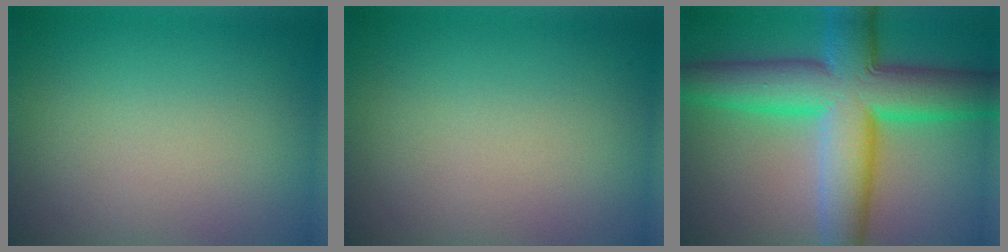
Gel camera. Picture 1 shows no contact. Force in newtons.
{"total": 0.0}
{"total": 12.3, "press": 12.3, "slide": 0.2}